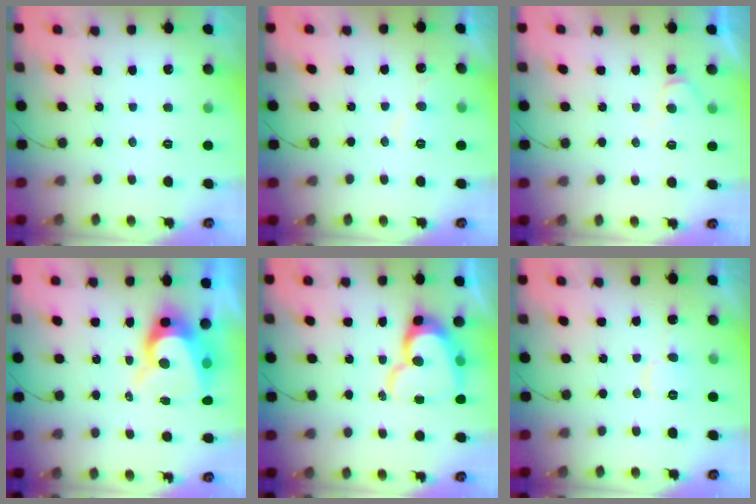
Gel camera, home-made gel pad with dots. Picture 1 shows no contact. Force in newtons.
{"total": 6.1, "press": 6.0, "slide": 0.6}
{"total": 3.8, "press": 3.8, "slide": 0.3}
{"total": 9.6, "press": 9.6, "slide": 0.7}
{"total": 14.3, "press": 14.2, "slide": 1.6}
{"total": 7.0, "press": 7.0, "slide": 0.6}